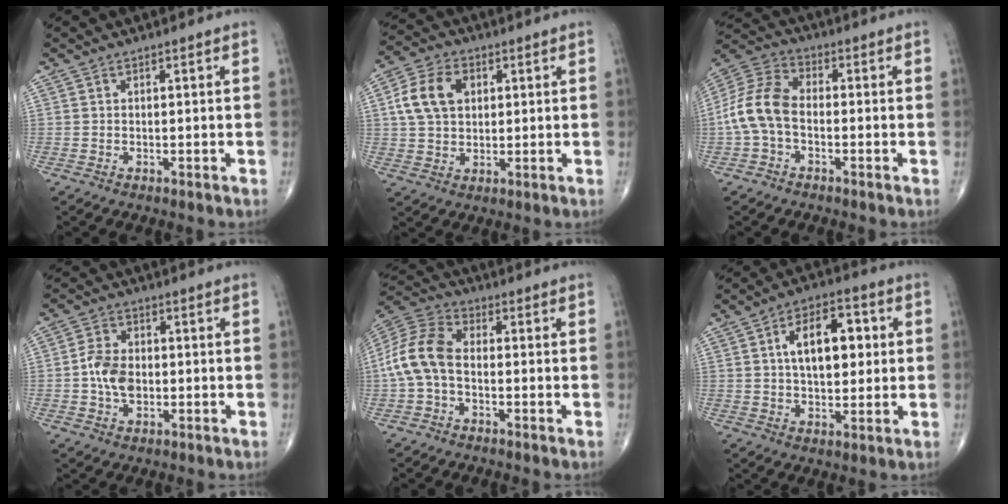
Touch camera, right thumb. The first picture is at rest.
{"total": 10.0, "force": [2.4, 7.0, 6.8], "torque": [-0.121, 0.008, 0.042]}
{"total": 10.3, "force": [-1.7, 6.4, 7.9], "torque": [-0.167, 0.031, -0.046]}
{"total": 6.6, "force": [-0.7, 4.5, 4.8], "torque": [-0.084, 0.009, -0.017]}
{"total": 10.8, "force": [-1.3, 6.6, 8.4], "torque": [-0.180, 0.031, -0.036]}
{"total": 12.4, "force": [2.4, 6.8, 10.1], "torque": [-0.133, 0.010, 0.035]}